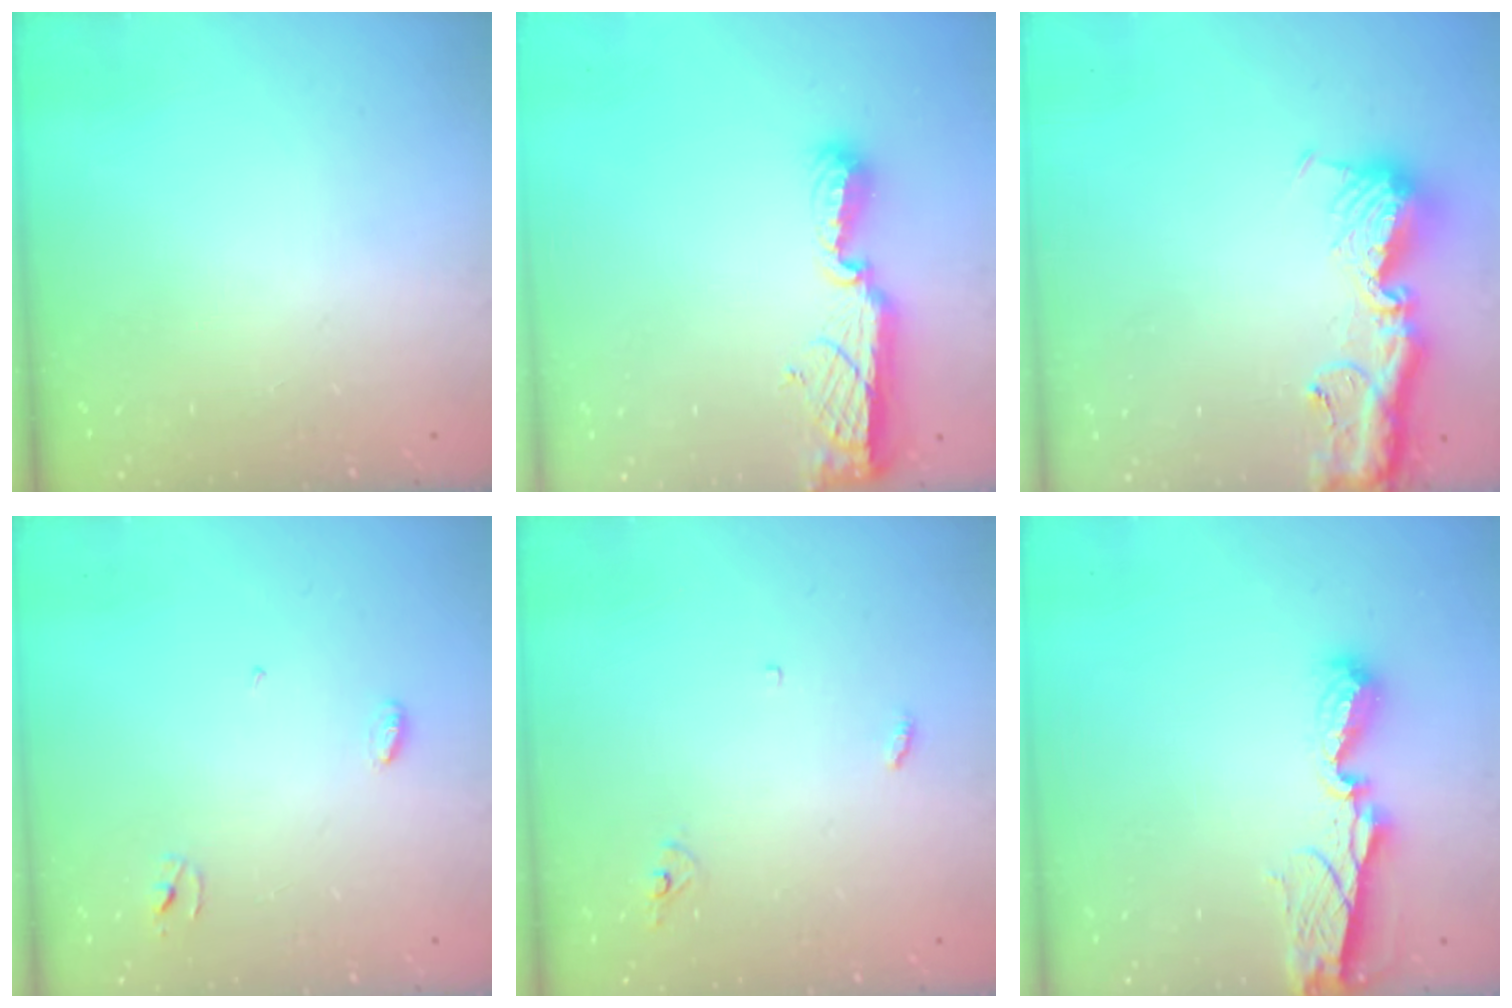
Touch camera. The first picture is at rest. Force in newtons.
{"total": 11.5, "press": 10.3, "slide": 5.0}
{"total": 15.7, "press": 15.6, "slide": 1.6}
{"total": 3.2, "press": 3.2, "slide": 0.3}
{"total": 2.9, "press": 2.9, "slide": 0.2}
{"total": 8.4, "press": 8.4, "slide": 1.1}